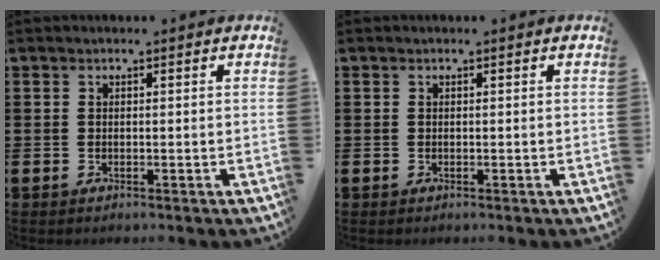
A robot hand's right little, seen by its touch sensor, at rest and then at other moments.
{"total": 0.0}